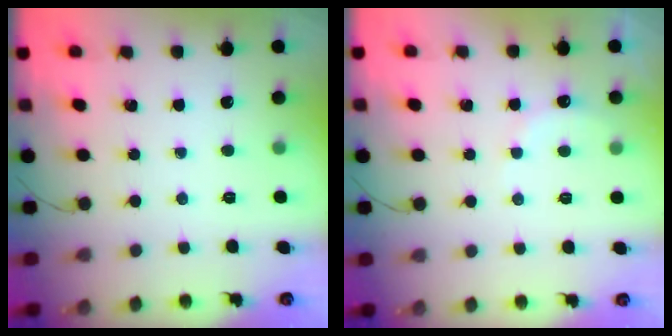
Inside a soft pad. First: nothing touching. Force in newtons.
{"total": 5.3, "press": 5.2, "slide": 1.2}